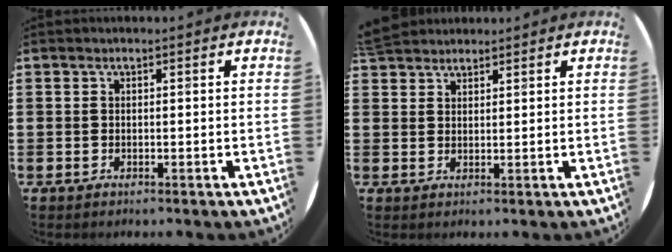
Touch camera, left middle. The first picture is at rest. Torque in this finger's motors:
{"motor_torque": [0.93, -1.21, 0.07, 0.06]}